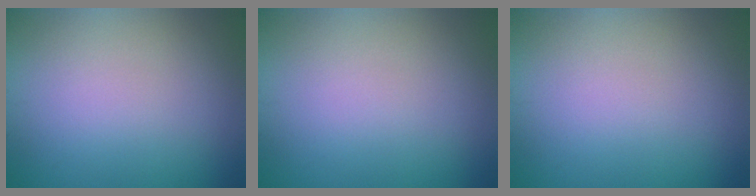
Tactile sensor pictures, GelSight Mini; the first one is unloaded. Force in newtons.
{"total": 0.0}
{"total": 0.0}